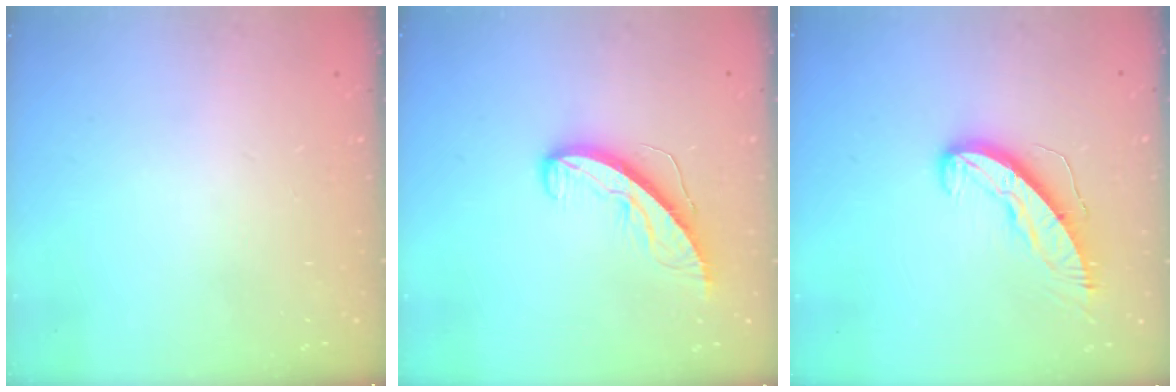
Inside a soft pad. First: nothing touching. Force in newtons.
{"total": 8.6, "press": 8.5, "slide": 0.8}
{"total": 9.0, "press": 9.0, "slide": 0.6}